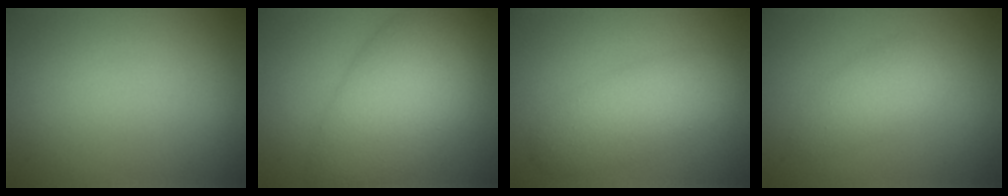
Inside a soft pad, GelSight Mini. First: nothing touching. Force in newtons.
{"total": 9.9, "press": 9.9, "slide": 0.1}
{"total": 4.3, "press": 4.3, "slide": 0.1}
{"total": 2.7, "press": 2.7, "slide": 0.1}